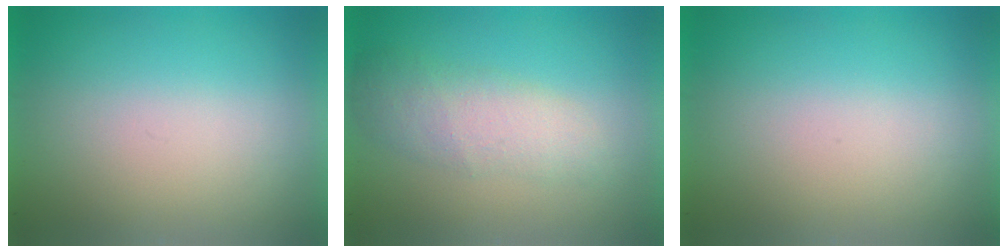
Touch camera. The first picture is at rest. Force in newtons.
{"total": 2.6}
{"total": 0.0}